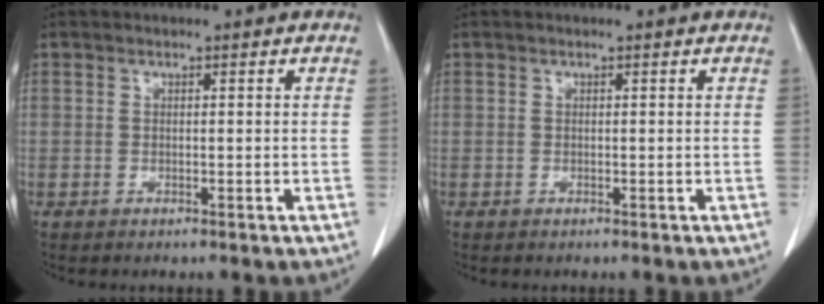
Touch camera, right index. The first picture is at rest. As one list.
[{"total": 0.0}]